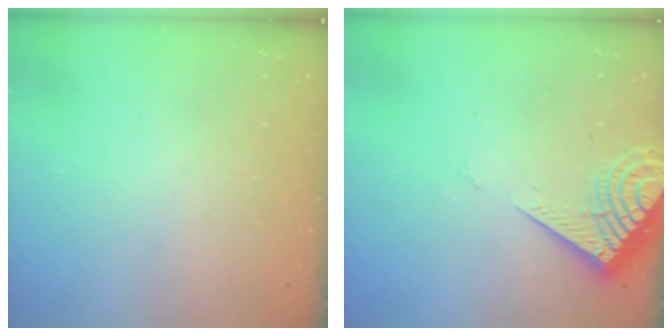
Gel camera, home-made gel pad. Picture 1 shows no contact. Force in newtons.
{"total": 8.4, "press": 8.3, "slide": 0.8}